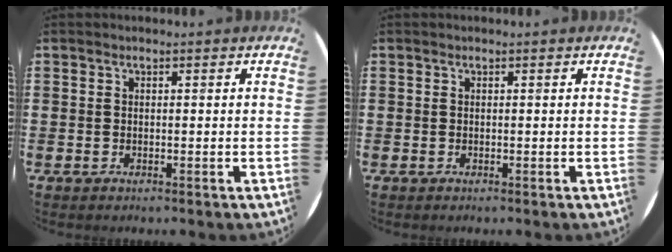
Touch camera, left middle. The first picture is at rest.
{"total": 0.0}